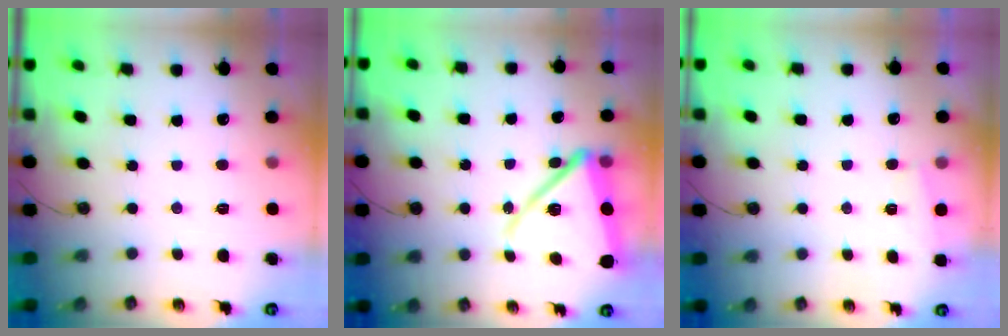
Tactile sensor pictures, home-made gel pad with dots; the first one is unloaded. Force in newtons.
{"total": 17.3, "press": 17.3, "slide": 1.4}
{"total": 1.1, "press": 1.1, "slide": 0.1}